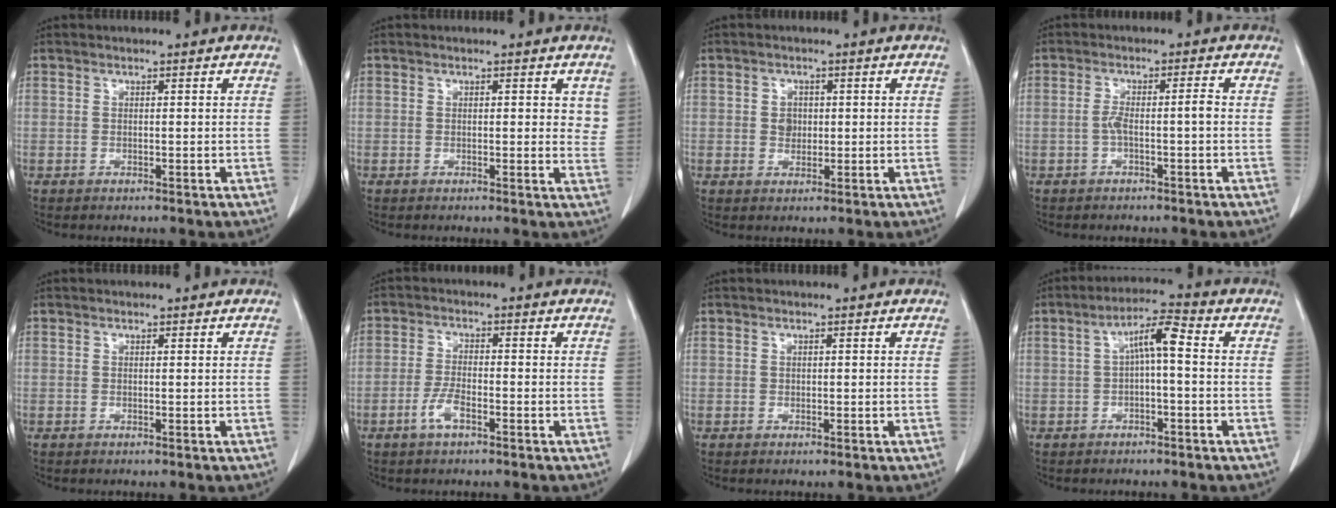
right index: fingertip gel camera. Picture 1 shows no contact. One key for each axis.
{"total": 2.9, "fx": 1.3, "fy": 1.4, "fz": 2.2, "tx": -0.012, "ty": -0.006, "tz": 0.007}
{"total": 2.3, "fx": 0.2, "fy": 1.9, "fz": 1.2, "tx": -0.017, "ty": 0.001, "tz": 0.005}
{"total": 3.1, "fx": -0.9, "fy": 0.2, "fz": 3.0, "tx": -0.056, "ty": 0.010, "tz": -0.013}
{"total": 0.0}
{"total": 3.7, "fx": -2.0, "fy": 1.0, "fz": 3.0, "tx": -0.062, "ty": 0.001, "tz": -0.041}
{"total": 0.0}
{"total": 5.7, "fx": 0.3, "fy": 1.0, "fz": 5.6, "tx": -0.097, "ty": 0.024, "tz": 0.005}